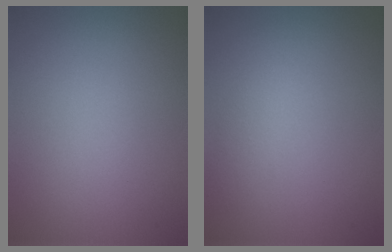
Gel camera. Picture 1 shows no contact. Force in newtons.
{"total": 1.8, "press": 1.8, "slide": 0.1}